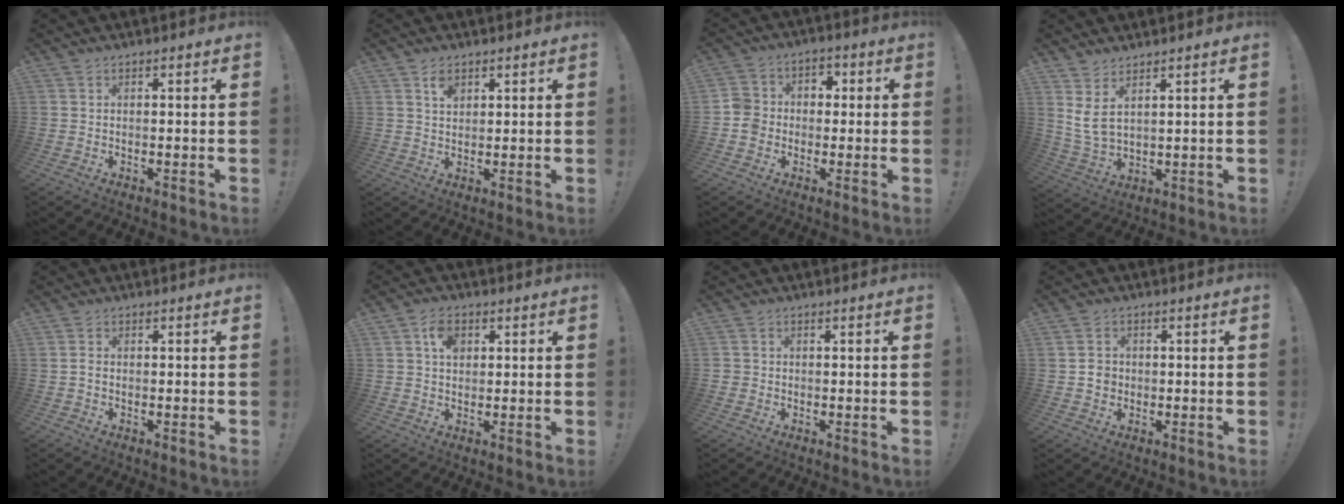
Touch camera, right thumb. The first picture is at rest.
{"total": 3.6, "force": [2.1, 2.4, 1.8], "torque": [-0.017, -0.010, 0.035]}
{"total": 7.9, "force": [-1.9, 7.5, 1.7], "torque": [-0.010, 0.028, -0.032]}
{"total": 7.0, "force": [3.8, 3.1, 5.1], "torque": [-0.105, -0.025, 0.072]}
{"total": 1.0, "force": [-0.1, 0.7, 0.7], "torque": [-0.022, 0.006, 0.000]}
{"total": 5.8, "force": [2.1, 4.2, 3.3], "torque": [-0.049, 0.003, 0.036]}
{"total": 1.5, "force": [-0.2, 1.5, 0.4], "torque": [-0.013, 0.007, -0.001]}
{"total": 3.9, "force": [-0.2, 3.6, 1.5], "torque": [-0.012, 0.003, -0.005]}